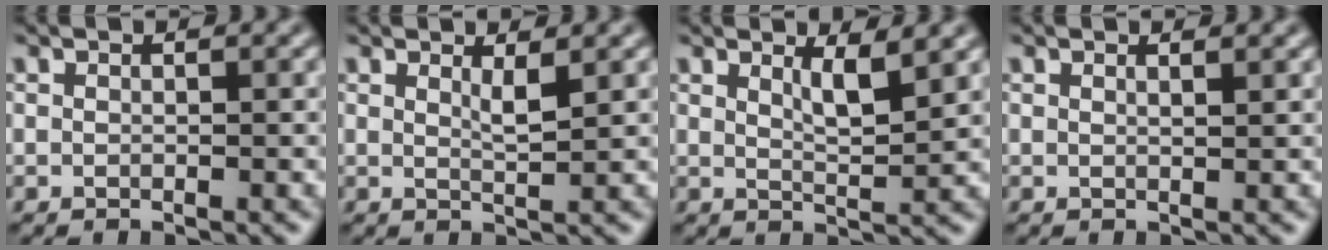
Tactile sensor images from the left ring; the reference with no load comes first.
{"total": 1.4, "force": [0.8, 0.2, 1.1], "torque": [-0.022, -0.005, 0.012]}
{"total": 2.5, "force": [1.5, 0.5, 1.9], "torque": [-0.028, -0.007, 0.026]}
{"total": 1.0, "force": [0.8, 0.3, 0.6], "torque": [-0.004, 0.001, 0.007]}